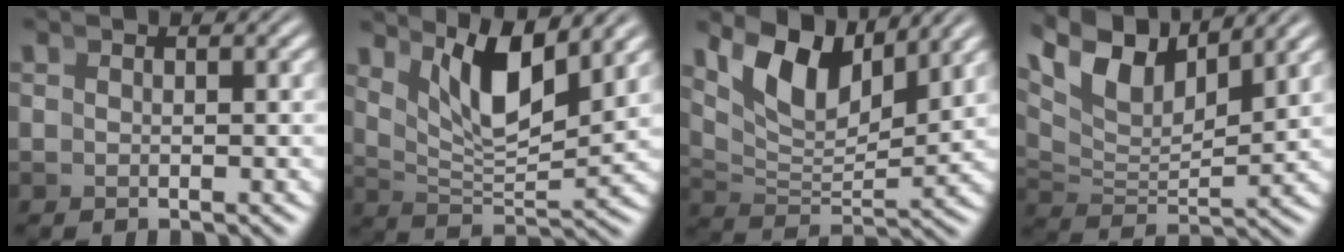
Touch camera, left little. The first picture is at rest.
{"total": 6.0, "force": [3.5, 1.6, 4.6], "torque": [-0.072, 0.002, 0.061]}
{"total": 8.1, "force": [4.3, 3.8, 5.7], "torque": [-0.098, 0.001, 0.078]}
{"total": 9.1, "force": [4.8, 4.8, 6.1], "torque": [-0.124, 0.004, 0.084]}